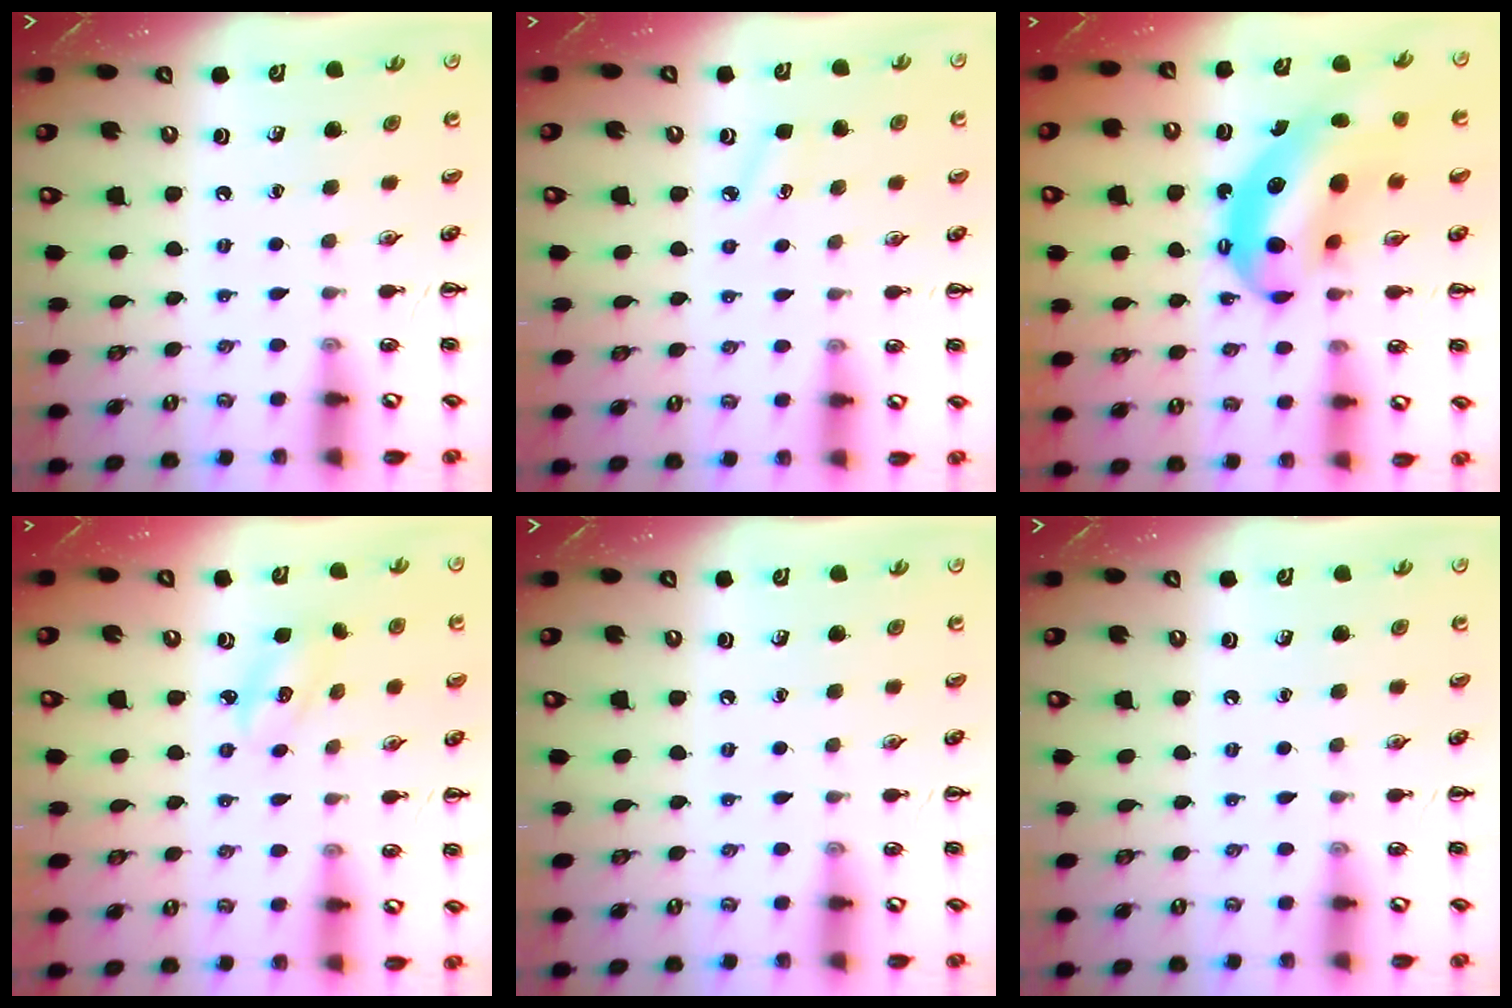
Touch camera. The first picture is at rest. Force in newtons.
{"total": 4.4, "press": 4.2, "slide": 1.3}
{"total": 15.0, "press": 14.4, "slide": 4.2}
{"total": 2.8, "press": 2.8, "slide": 0.7}
{"total": 0.0}
{"total": 0.0}